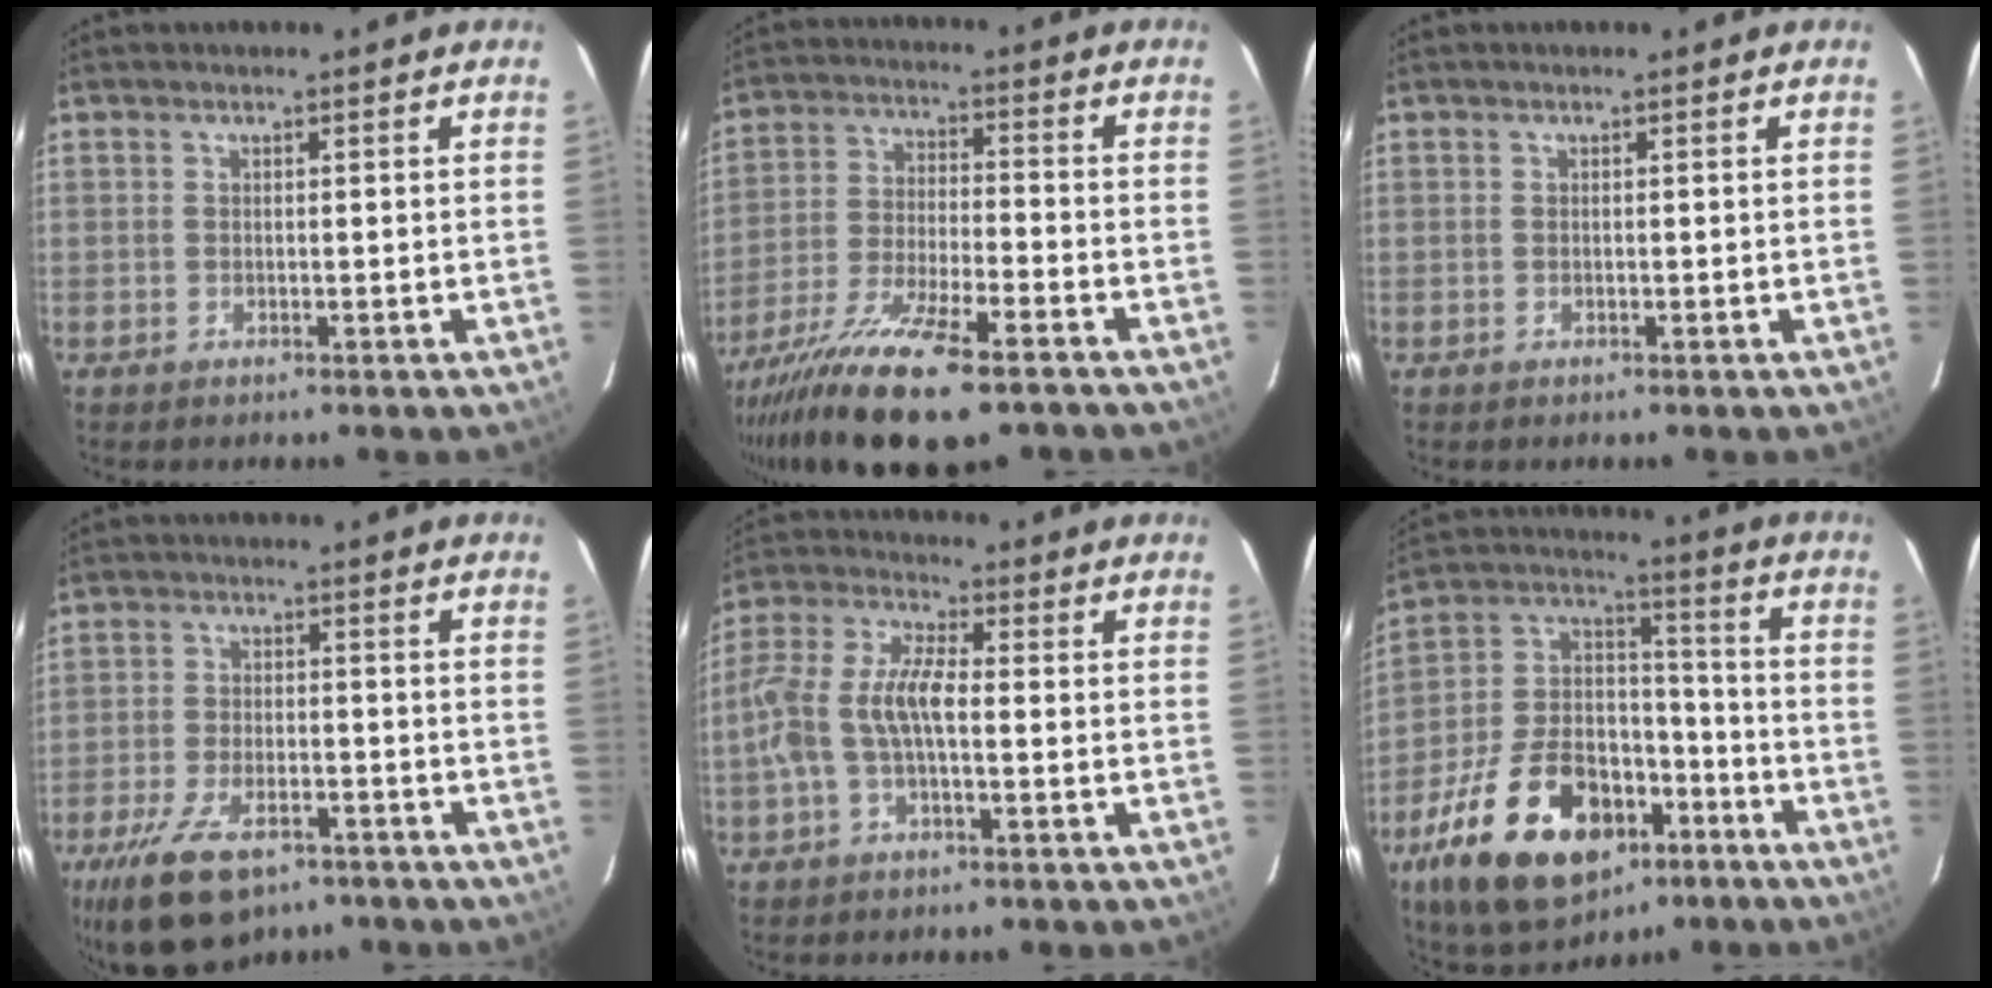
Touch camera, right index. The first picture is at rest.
{"total": 19.3, "force": [-14.4, 4.2, 12.2], "torque": [-0.248, -0.054, -0.255]}
{"total": 0.0}
{"total": 14.0, "force": [-9.1, 6.7, 8.2], "torque": [-0.186, -0.022, -0.155]}
{"total": 9.6, "force": [-1.4, 3.6, 8.8], "torque": [-0.198, 0.017, -0.028]}
{"total": 25.2, "force": [-13.5, 14.1, 16.0], "torque": [-0.325, 0.013, -0.212]}